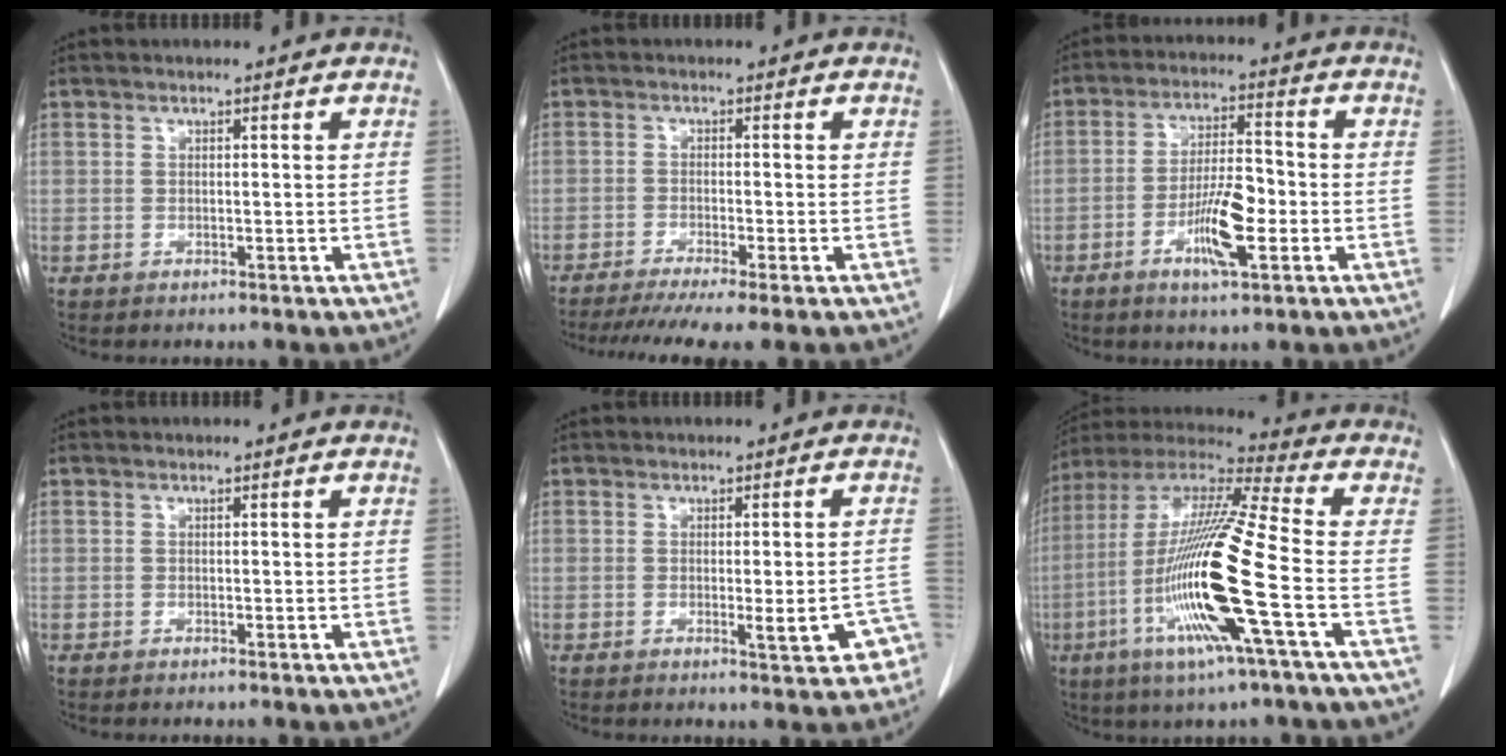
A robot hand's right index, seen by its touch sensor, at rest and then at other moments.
{"total": 8.6, "force": [-6.7, -0.4, 5.4], "torque": [-0.079, -0.018, -0.104]}
{"total": 8.6, "force": [-2.9, 1.8, 7.9], "torque": [-0.148, 0.000, -0.051]}
{"total": 0.0}
{"total": 4.9, "force": [-1.9, 1.1, 4.4], "torque": [-0.043, 0.002, -0.022]}
{"total": 20.2, "force": [-5.6, -0.2, 19.5], "torque": [-0.408, -0.023, -0.119]}